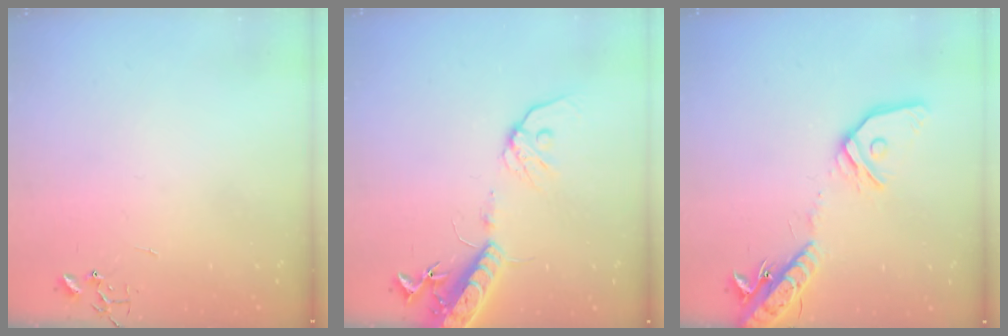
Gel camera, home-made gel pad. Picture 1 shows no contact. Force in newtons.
{"total": 15.2, "press": 14.8, "slide": 3.4}
{"total": 18.0, "press": 17.6, "slide": 3.9}